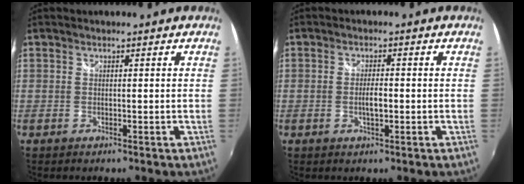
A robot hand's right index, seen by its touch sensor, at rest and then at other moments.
{"total": 2.6, "force": [-0.5, 0.9, 2.4], "torque": [-0.042, -0.002, -0.008]}